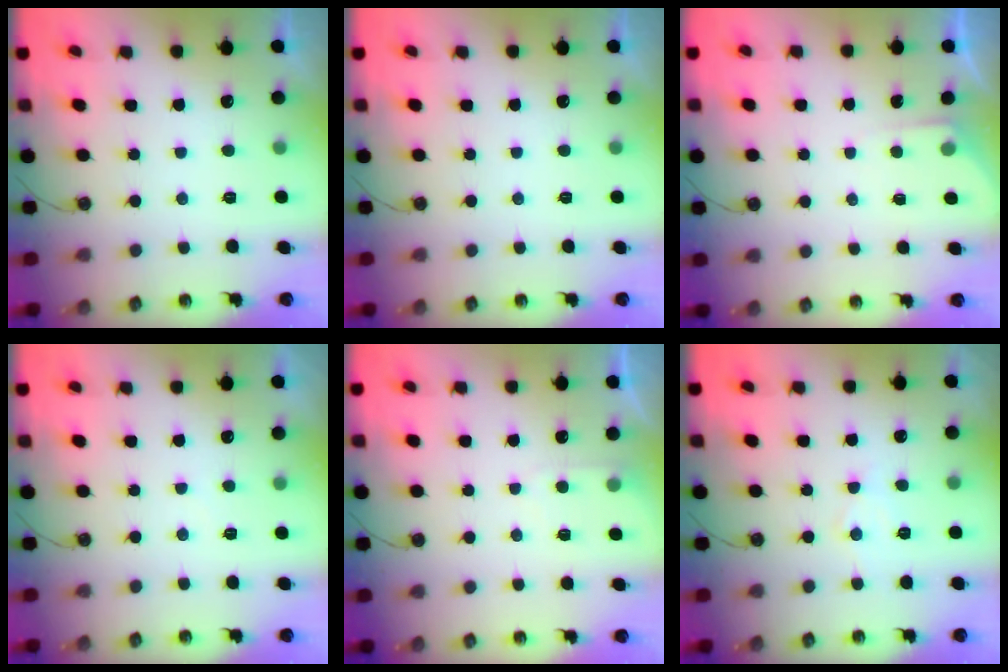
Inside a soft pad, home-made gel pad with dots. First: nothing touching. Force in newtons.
{"total": 0.0}
{"total": 3.7, "press": 3.7, "slide": 0.4}
{"total": 2.9, "press": 2.9, "slide": 0.5}
{"total": 3.6, "press": 3.6, "slide": 0.5}
{"total": 7.2, "press": 7.2, "slide": 0.6}